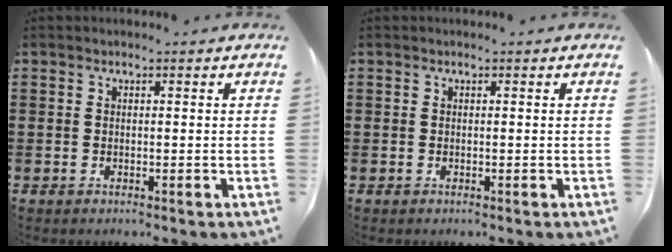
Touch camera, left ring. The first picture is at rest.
{"total": 0.0}